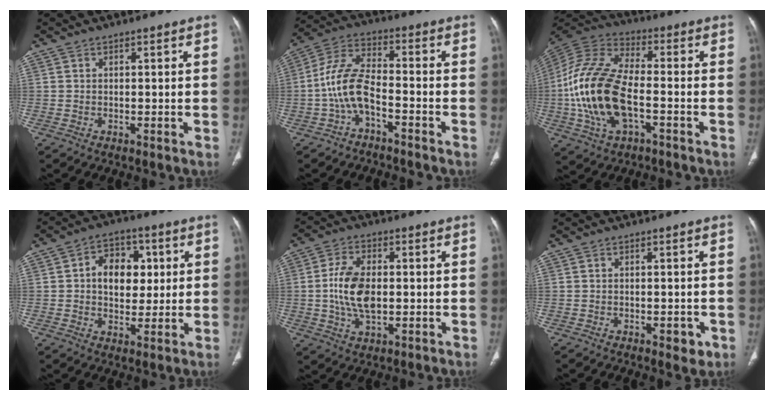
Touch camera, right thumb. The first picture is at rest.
{"total": 9.1, "force": [-3.4, 4.3, 7.2], "torque": [-0.148, 0.047, -0.073]}
{"total": 19.3, "force": [-3.8, 9.8, 16.2], "torque": [-0.338, 0.026, -0.071]}
{"total": 10.5, "force": [1.7, 7.6, 7.0], "torque": [-0.063, 0.006, 0.025]}
{"total": 9.8, "force": [-0.2, 5.6, 8.0], "torque": [-0.153, 0.003, -0.003]}
{"total": 3.0, "force": [-1.3, 1.6, 2.3], "torque": [-0.018, 0.001, -0.012]}